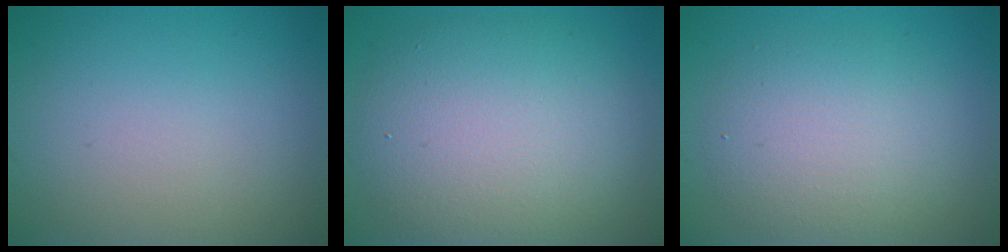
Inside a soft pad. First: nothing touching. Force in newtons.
{"total": 9.1, "press": 9.1, "slide": 0.6}
{"total": 5.1, "press": 5.1, "slide": 0.2}